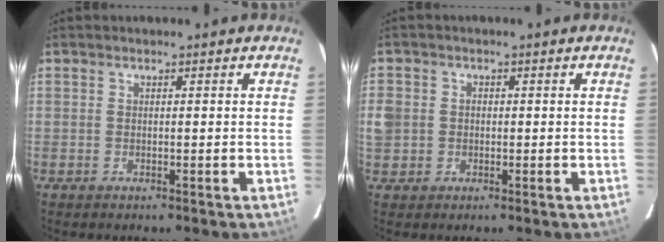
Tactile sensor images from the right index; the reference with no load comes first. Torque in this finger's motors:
{"motor_torque": [-0.03, -0.01, 0.19, 0.04]}